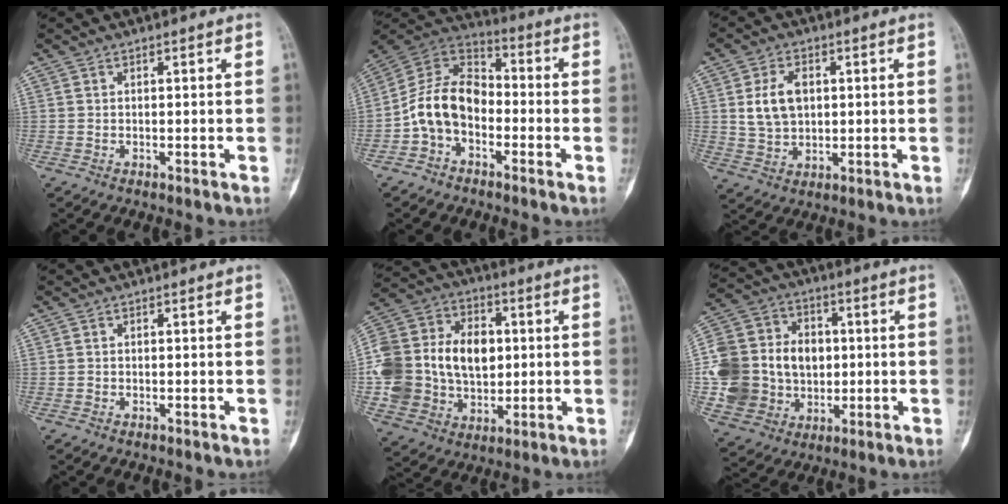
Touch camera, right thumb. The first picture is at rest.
{"total": 12.4, "force": [-3.4, 8.6, 8.2], "torque": [-0.138, 0.054, -0.076]}
{"total": 7.7, "force": [1.5, 5.3, 5.5], "torque": [-0.090, -0.002, 0.034]}
{"total": 0.0}
{"total": 23.3, "force": [0.7, 17.4, 15.4], "torque": [-0.299, 0.026, 0.027]}
{"total": 19.9, "force": [-0.7, 16.8, 10.7], "torque": [-0.184, 0.027, 0.001]}